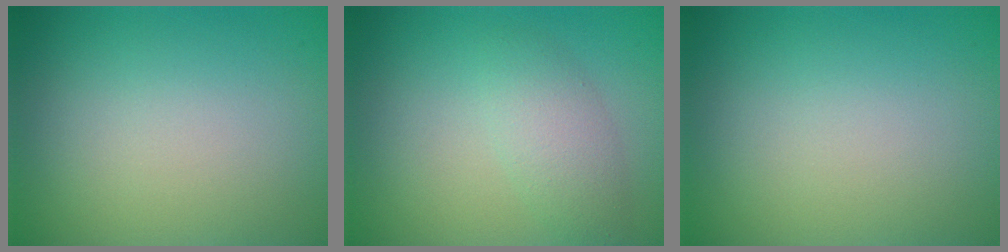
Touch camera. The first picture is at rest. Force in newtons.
{"total": 2.7, "press": 2.7, "slide": 0.0}
{"total": 0.0}